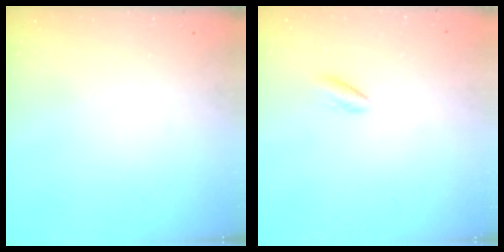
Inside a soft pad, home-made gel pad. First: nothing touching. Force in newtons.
{"total": 2.0, "press": 1.8, "slide": 1.0}